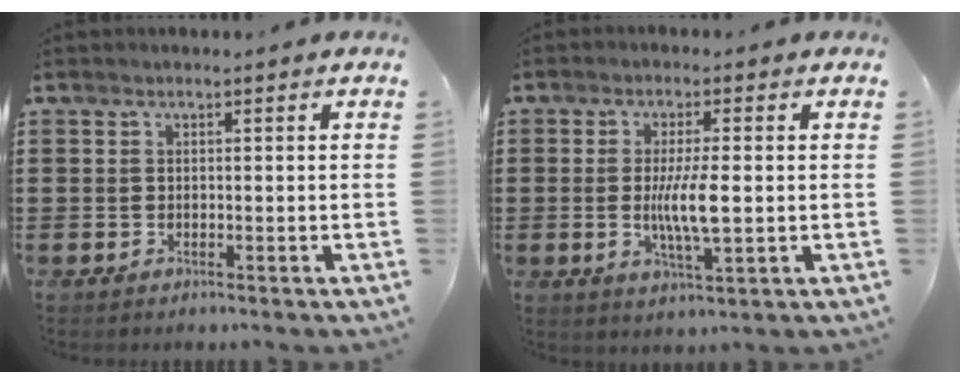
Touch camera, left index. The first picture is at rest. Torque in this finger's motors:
{"motor_torque": [1.41, 0.19, 0.64, 0.16]}